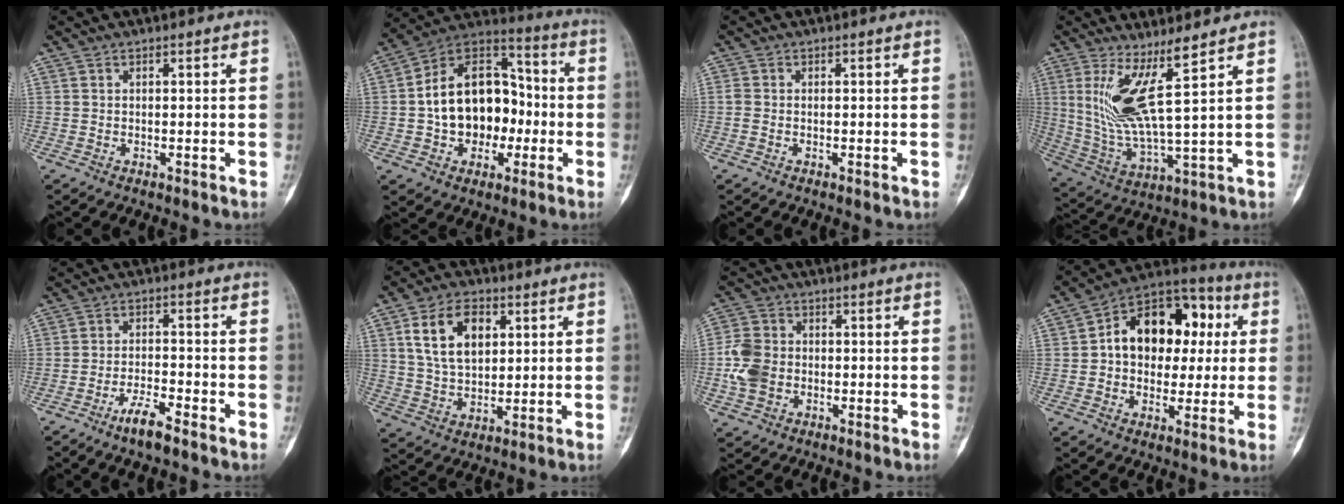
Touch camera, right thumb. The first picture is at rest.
{"total": 18.7, "force": [-1.8, 13.3, 13.0], "torque": [-0.165, 0.043, -0.031]}
{"total": 1.1, "force": [-0.2, 0.8, 0.7], "torque": [-0.016, 0.000, -0.009]}
{"total": 11.7, "force": [5.3, 0.7, 10.4], "torque": [-0.229, -0.054, 0.117]}
{"total": 5.4, "force": [-3.9, 1.0, 3.7], "torque": [-0.076, 0.022, -0.071]}
{"total": 11.9, "force": [3.9, 7.6, 8.3], "torque": [-0.129, -0.007, 0.076]}
{"total": 7.5, "force": [-1.2, 6.0, 4.4], "torque": [-0.079, 0.013, -0.028]}
{"total": 18.3, "force": [2.8, 12.6, 12.9], "torque": [-0.142, 0.031, 0.037]}